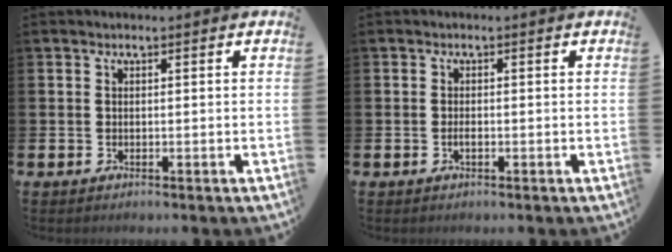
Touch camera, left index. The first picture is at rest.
{"total": 1.0, "force": [-0.5, 0.3, 0.8], "torque": [-0.021, 0.000, -0.007]}